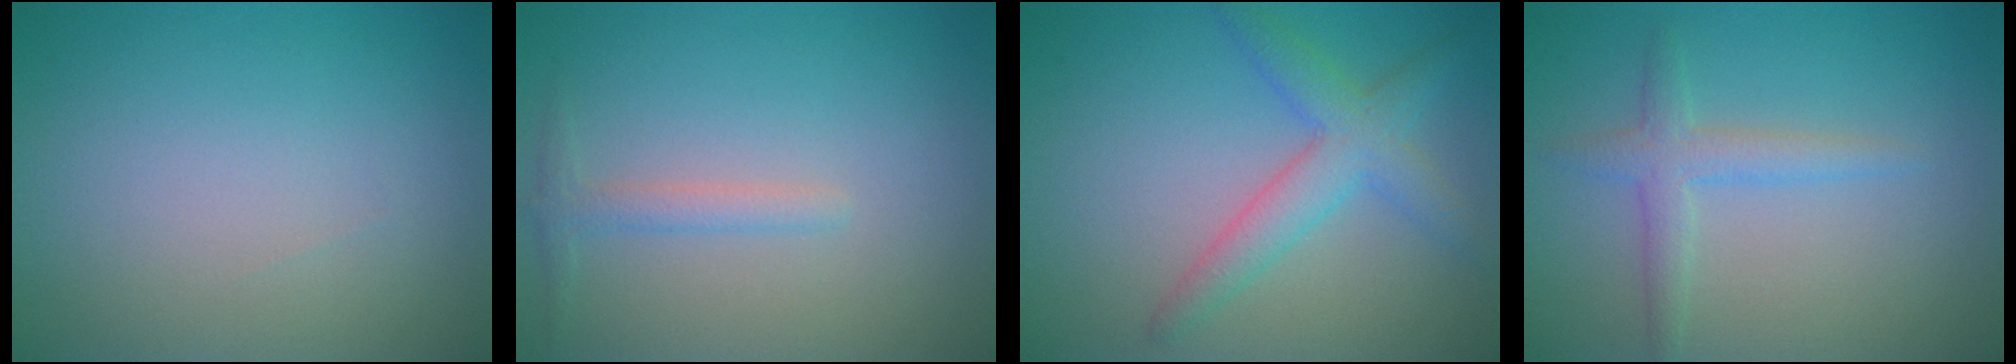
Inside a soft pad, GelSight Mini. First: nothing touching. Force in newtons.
{"total": 1.5, "press": 1.5, "slide": 0.0}
{"total": 3.9, "press": 3.9, "slide": 0.2}
{"total": 2.3, "press": 2.3, "slide": 0.1}